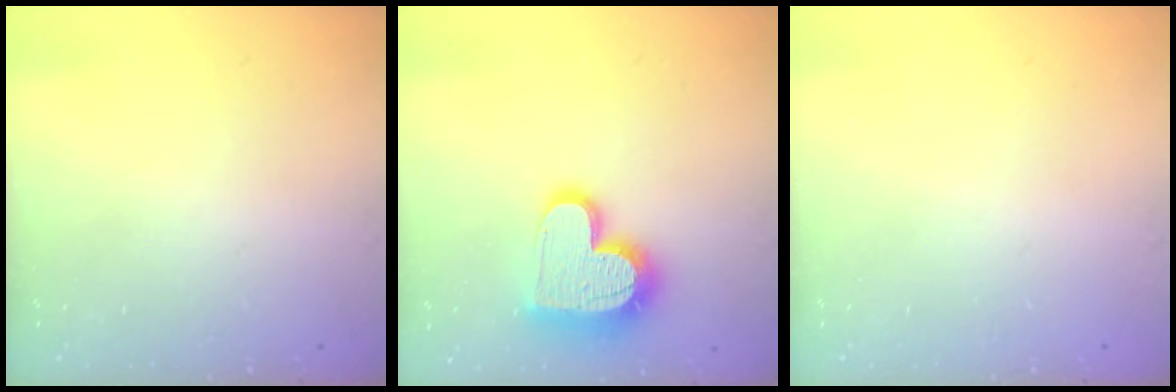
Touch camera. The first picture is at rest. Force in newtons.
{"total": 17.2, "press": 17.2, "slide": 1.2}
{"total": 0.0}